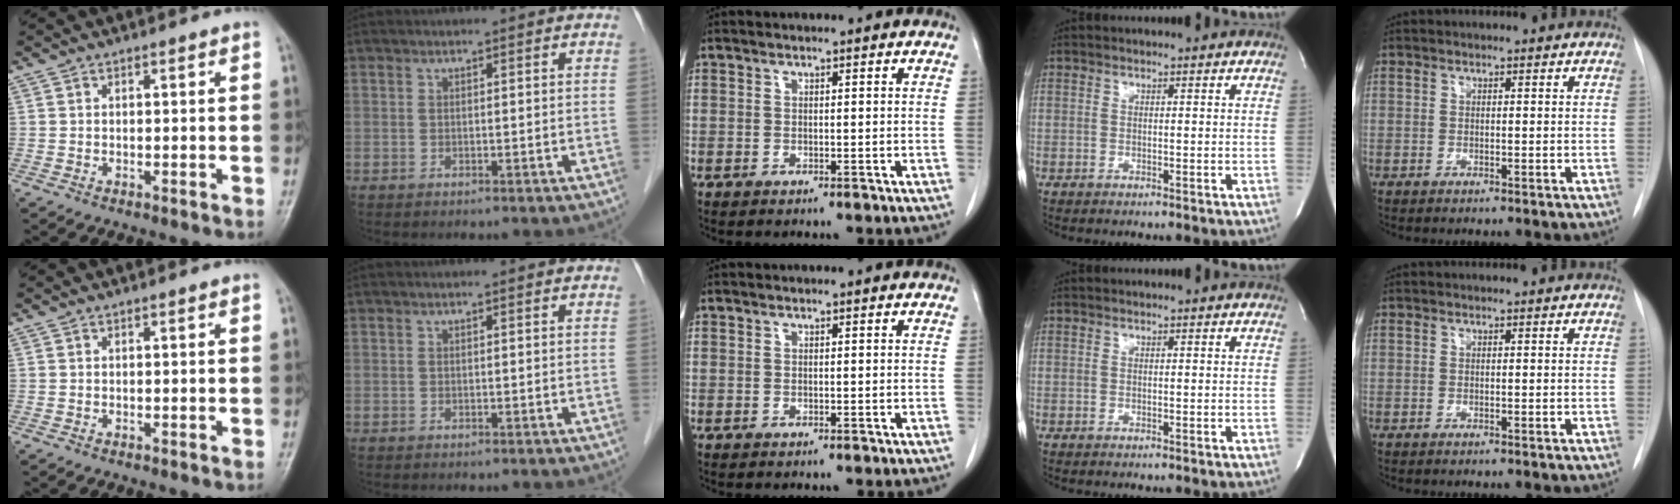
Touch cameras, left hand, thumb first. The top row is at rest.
{}